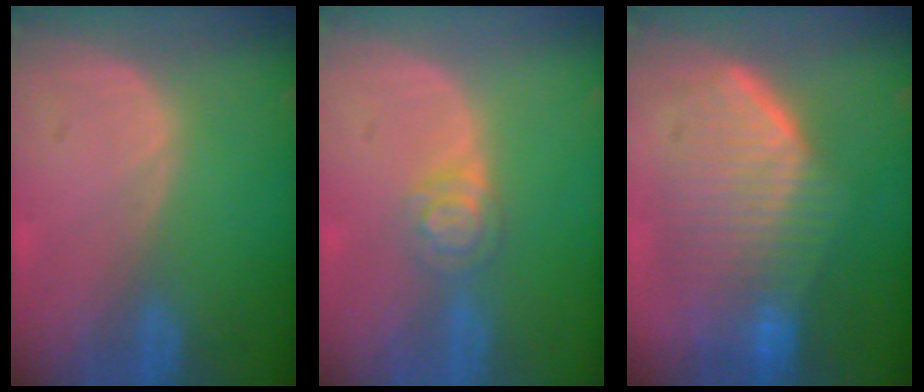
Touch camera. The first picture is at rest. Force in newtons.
{"total": 3.9, "press": 3.6, "slide": 1.5}
{"total": 9.3, "press": 9.0, "slide": 2.5}